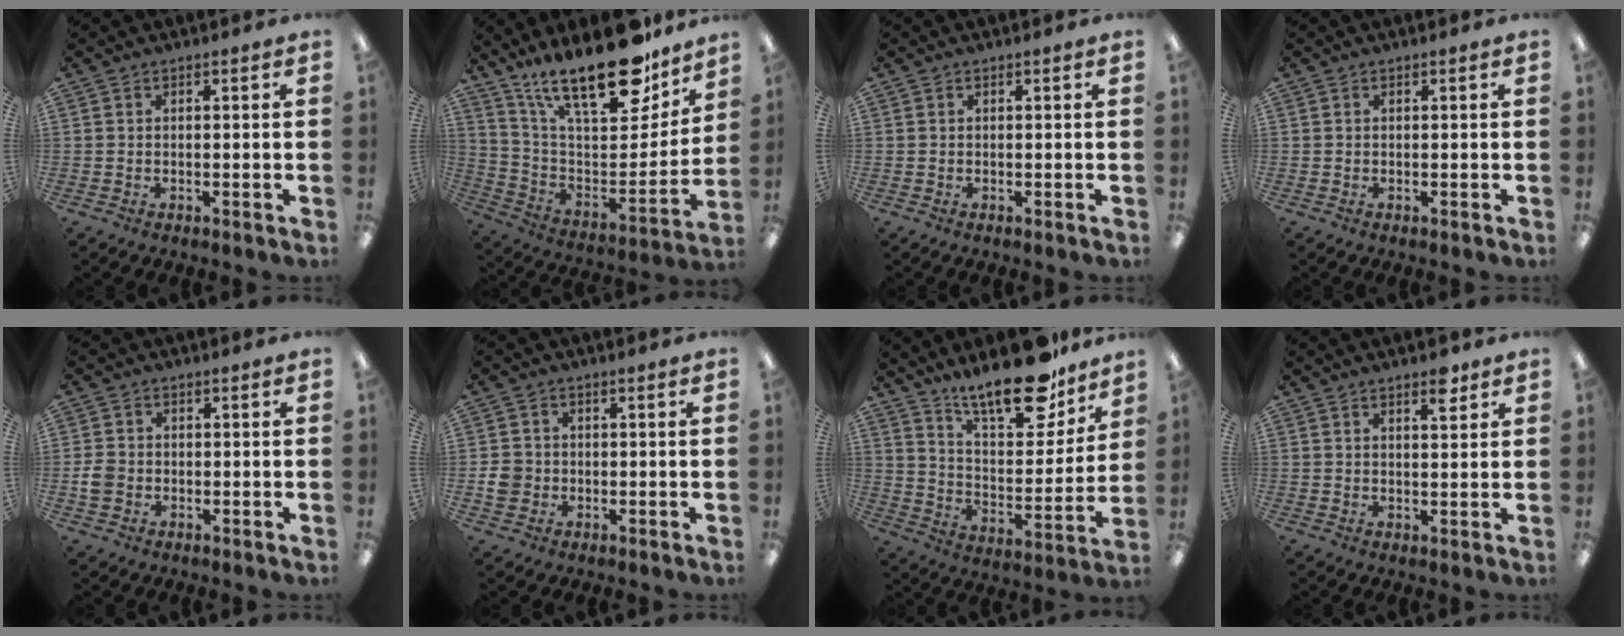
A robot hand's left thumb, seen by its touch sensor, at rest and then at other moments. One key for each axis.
{"total": 24.7, "fx": 18.2, "fy": 8.7, "fz": 14.2, "tx": -0.214, "ty": -0.119, "tz": 0.311}
{"total": 0.0}
{"total": 0.0}
{"total": 3.6, "fx": -0.7, "fy": 3.0, "fz": 1.8, "tx": -0.035, "ty": 0.006, "tz": -0.014}
{"total": 4.3, "fx": -0.7, "fy": 3.9, "fz": 1.6, "tx": -0.026, "ty": 0.004, "tz": -0.013}
{"total": 21.2, "fx": 16.4, "fy": 7.2, "fz": 11.3, "tx": -0.173, "ty": -0.111, "tz": 0.277}
{"total": 4.4, "fx": 3.2, "fy": 1.5, "fz": 2.7, "tx": -0.027, "ty": -0.014, "tz": 0.049}